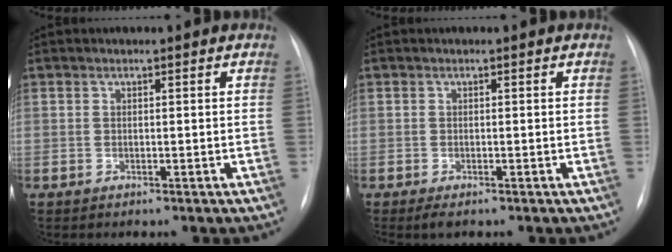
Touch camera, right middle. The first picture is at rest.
{"total": 1.7, "force": [-1.1, 0.5, 1.2], "torque": [-0.017, -0.004, -0.014]}